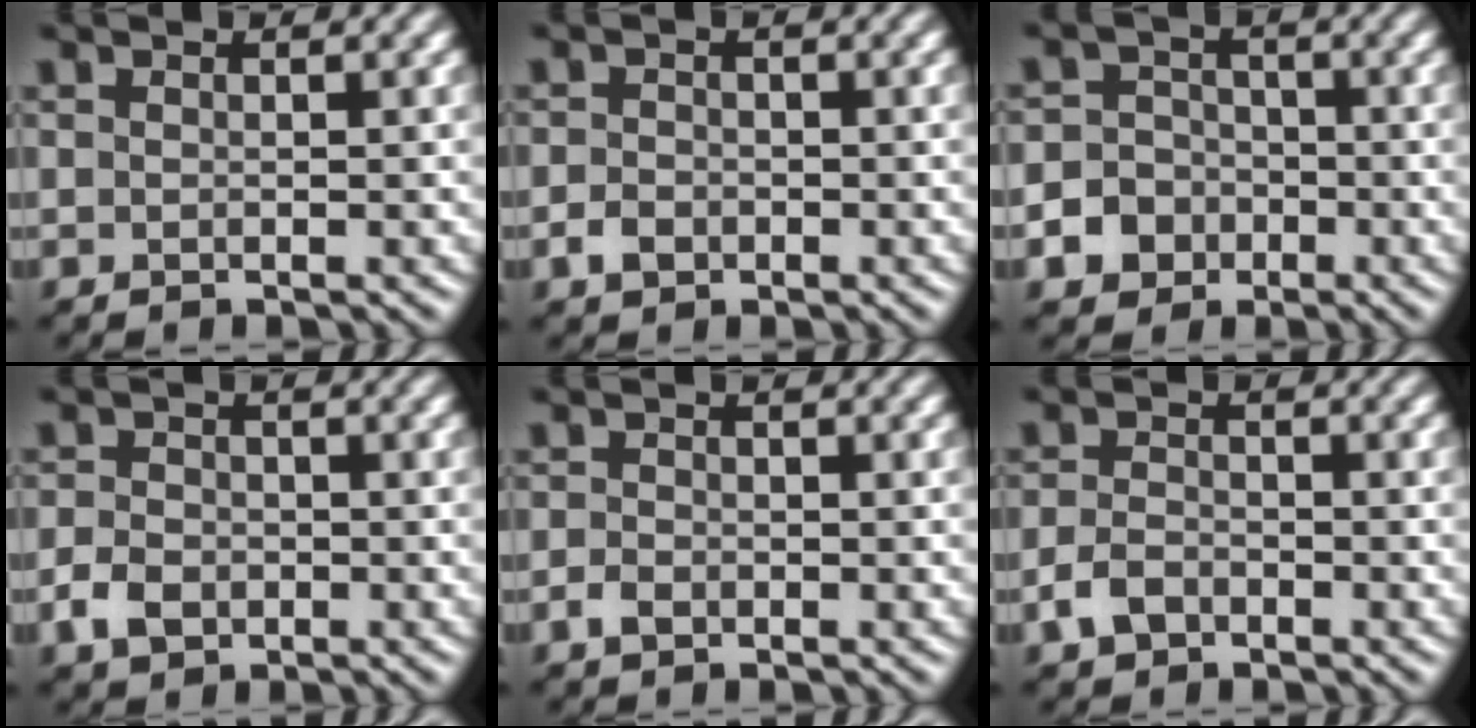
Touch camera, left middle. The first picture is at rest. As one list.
[{"total": 1.6, "force": [-1.2, 0.9, 0.4], "torque": [-0.003, 0.001, -0.023]}, {"total": 5.3, "force": [-3.0, 4.3, 0.6], "torque": [0.004, -0.009, -0.071]}, {"total": 2.9, "force": [-1.7, 1.9, 1.3], "torque": [-0.025, -0.003, -0.035]}, {"total": 1.3, "force": [-1.1, 0.6, 0.4], "torque": [-0.006, 0.000, -0.022]}, {"total": 2.4, "force": [-1.9, 1.2, 0.9], "torque": [-0.019, -0.001, -0.041]}]